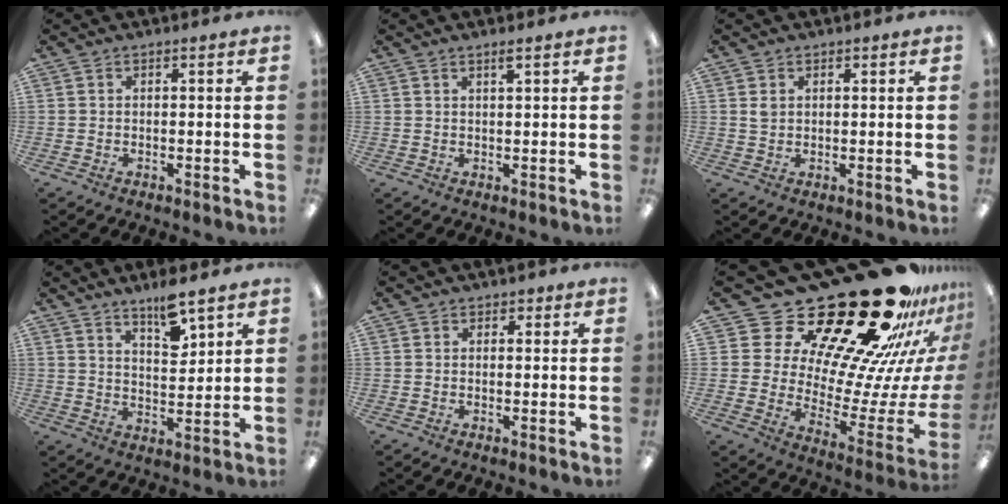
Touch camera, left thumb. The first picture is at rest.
{"total": 1.4, "force": [1.1, 0.0, 0.9], "torque": [-0.013, -0.006, 0.018]}
{"total": 1.8, "force": [0.9, 1.4, 0.6], "torque": [-0.013, 0.002, 0.017]}
{"total": 7.5, "force": [6.1, 1.9, 4.0], "torque": [-0.054, -0.046, 0.103]}
{"total": 1.1, "force": [0.5, 0.9, 0.1], "torque": [0.005, 0.000, 0.008]}
{"total": 35.5, "force": [24.4, 14.0, 21.5], "torque": [-0.286, -0.224, 0.456]}